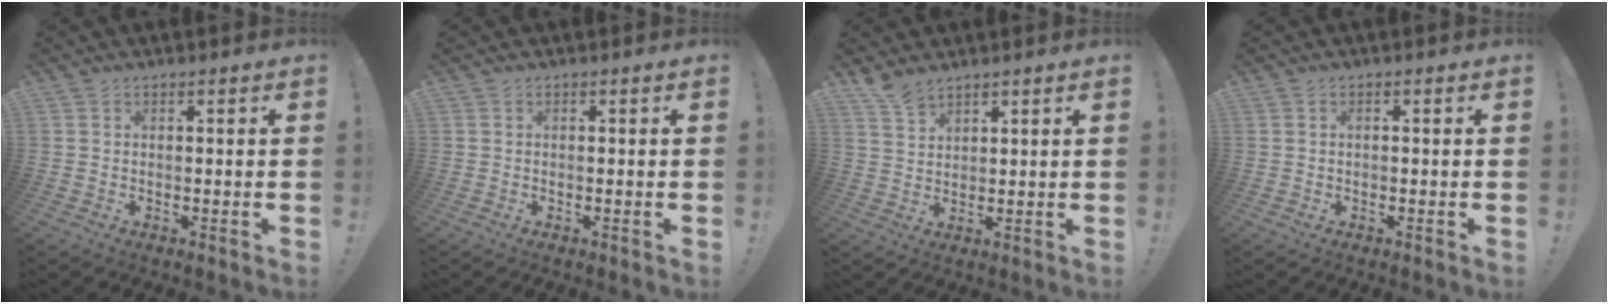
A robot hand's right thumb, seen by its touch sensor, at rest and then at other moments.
{"total": 0.0}
{"total": 4.9, "force": [4.3, 1.6, 1.7], "torque": [-0.026, -0.027, 0.080]}
{"total": 0.5, "force": [-0.2, 0.1, 0.5], "torque": [-0.009, 0.001, -0.004]}